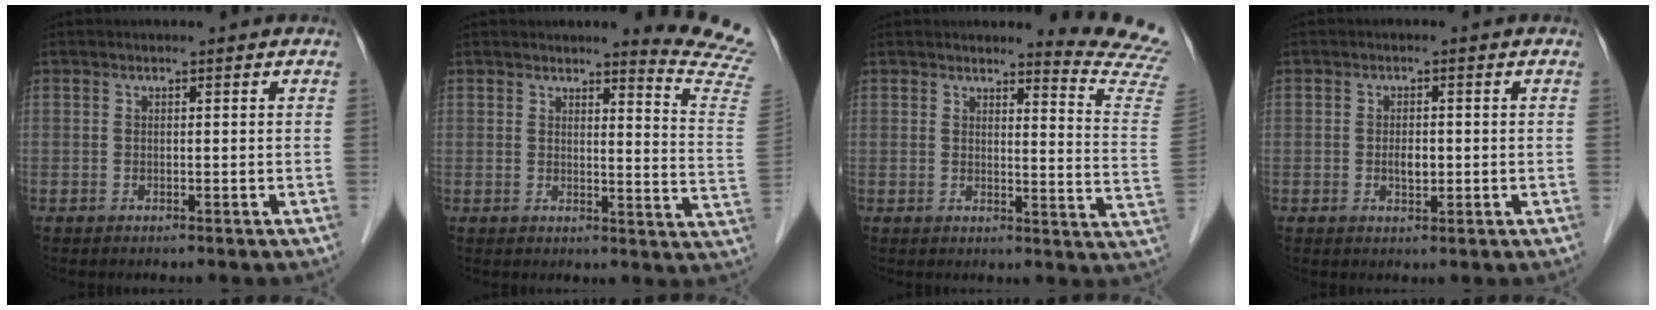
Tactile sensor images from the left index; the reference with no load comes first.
{"total": 10.5, "force": [10.3, -1.5, 1.7], "torque": [-0.012, -0.119, 0.090]}
{"total": 10.6, "force": [10.5, -1.5, 0.6], "torque": [-0.004, -0.128, 0.093]}
{"total": 2.2, "force": [-0.2, 1.1, 1.9], "torque": [-0.034, 0.000, -0.002]}